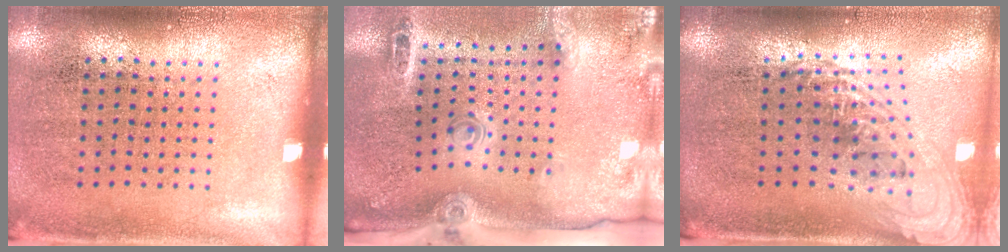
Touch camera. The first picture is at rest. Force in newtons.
{"total": 3.0, "press": 2.1, "slide": 2.2}
{"total": 2.2, "press": 1.6, "slide": 1.5}